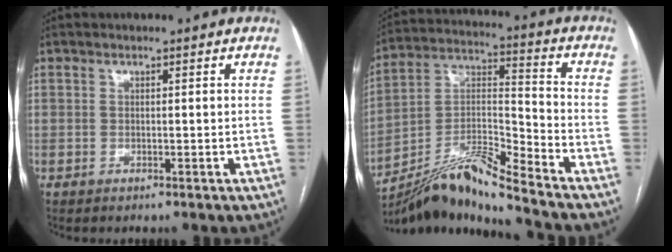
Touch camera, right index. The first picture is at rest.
{"total": 13.2, "force": [-11.7, -1.4, 5.9], "torque": [-0.117, 0.018, -0.211]}